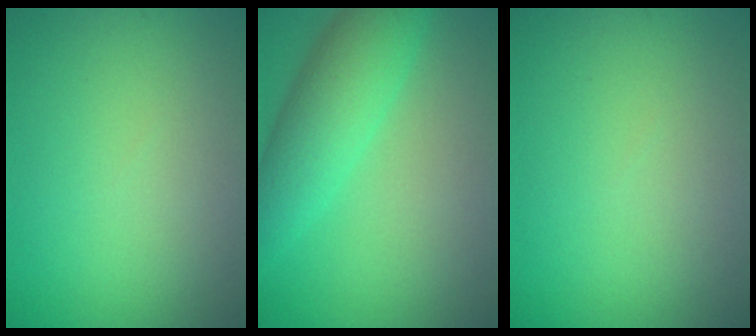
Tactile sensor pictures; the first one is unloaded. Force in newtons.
{"total": 5.6, "press": 5.6, "slide": 0.1}
{"total": 0.0}